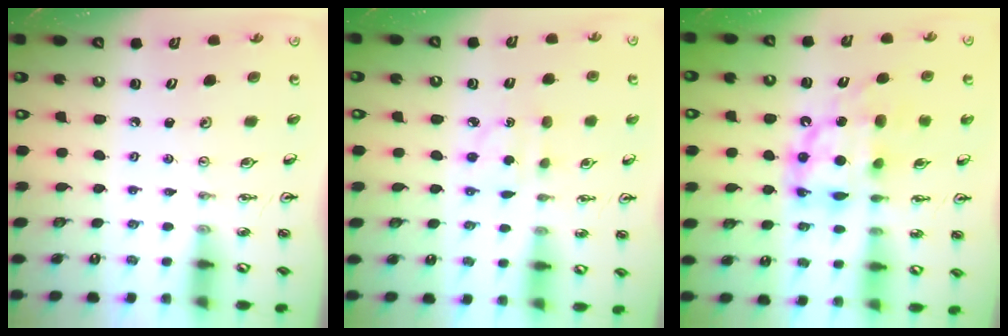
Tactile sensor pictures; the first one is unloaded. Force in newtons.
{"total": 3.1, "press": 3.0, "slide": 0.6}
{"total": 13.2, "press": 13.1, "slide": 1.1}